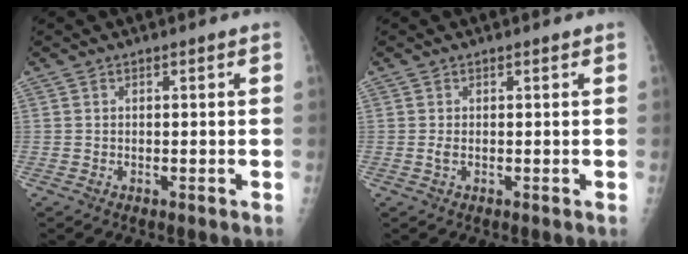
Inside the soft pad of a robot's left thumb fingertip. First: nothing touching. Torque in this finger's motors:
{"motor_torque": [-0.18, 0.08, 0.07, -0.01, 0.01]}